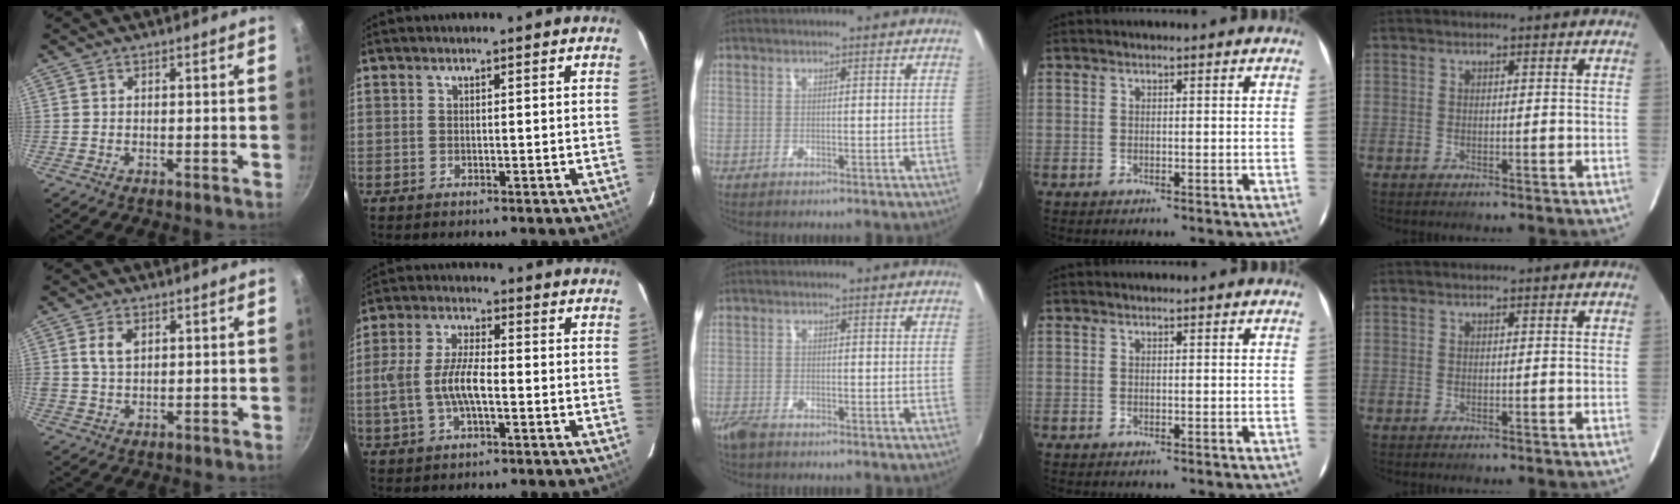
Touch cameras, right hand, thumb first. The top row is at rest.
{"thumb": {"total": 4.2, "force": [1.3, 2.7, 3.0], "torque": [-0.048, -0.001, 0.026]}, "index": {"total": 8.6, "force": [-1.9, 3.2, 7.8], "torque": [-0.161, 0.005, -0.033]}, "middle": {"total": 3.1, "force": [-2.5, 1.2, 1.4], "torque": [-0.039, -0.008, -0.053]}}